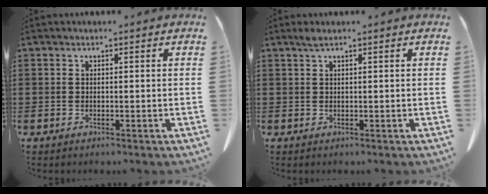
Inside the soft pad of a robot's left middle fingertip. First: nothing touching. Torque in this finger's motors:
{"motor_torque": [0.19, 0.02, 0.01, 0.01]}